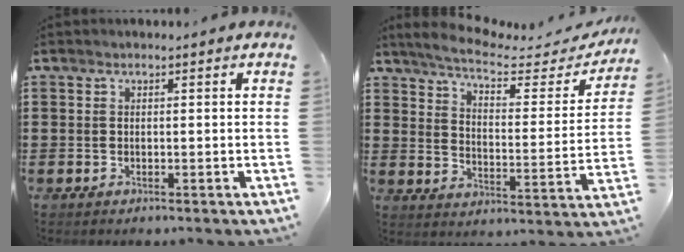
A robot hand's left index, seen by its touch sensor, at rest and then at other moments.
{"total": 6.0, "force": [5.1, 0.9, 3.0], "torque": [-0.084, -0.025, 0.082]}